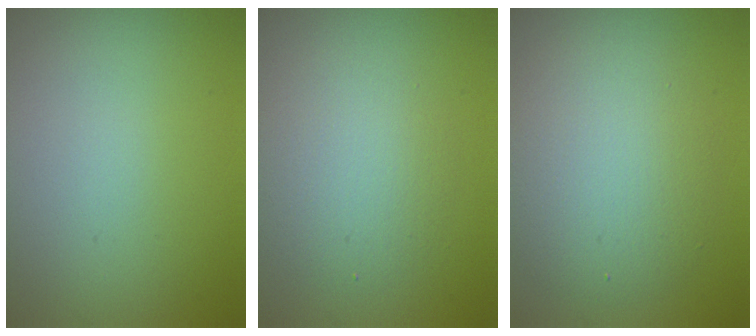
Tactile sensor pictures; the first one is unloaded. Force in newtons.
{"total": 3.6, "press": 3.6, "slide": 0.1}
{"total": 5.6, "press": 5.6, "slide": 0.2}